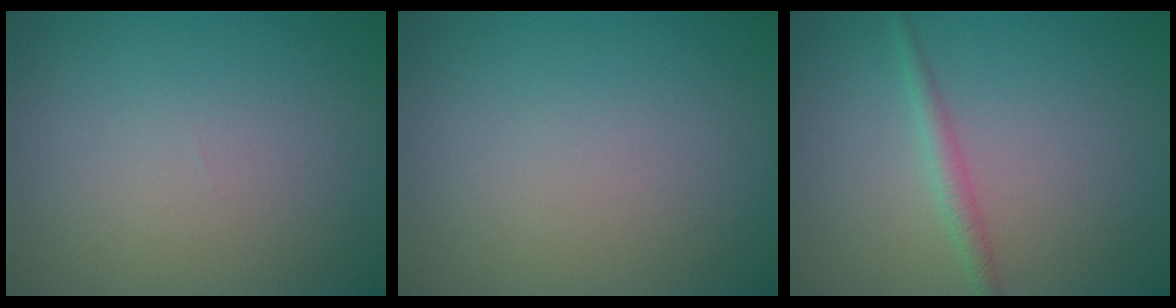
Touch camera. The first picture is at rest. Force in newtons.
{"total": 0.0}
{"total": 1.6, "press": 1.6, "slide": 0.1}